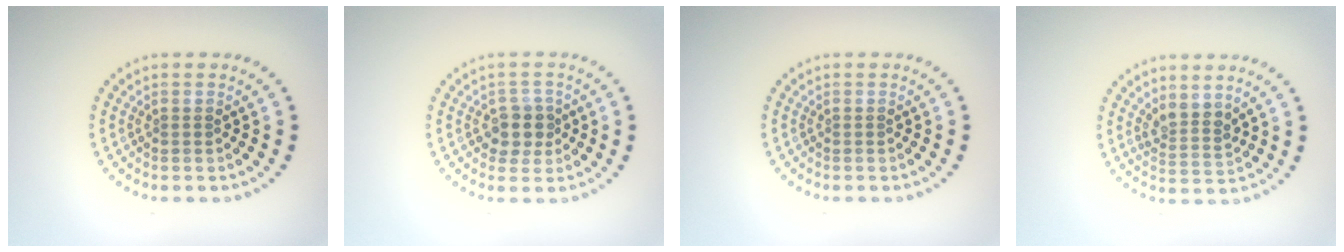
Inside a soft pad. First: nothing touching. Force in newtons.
{"total": 2.6, "press": 2.4, "slide": 1.0}
{"total": 0.0}
{"total": 2.4, "press": 1.9, "slide": 1.5}